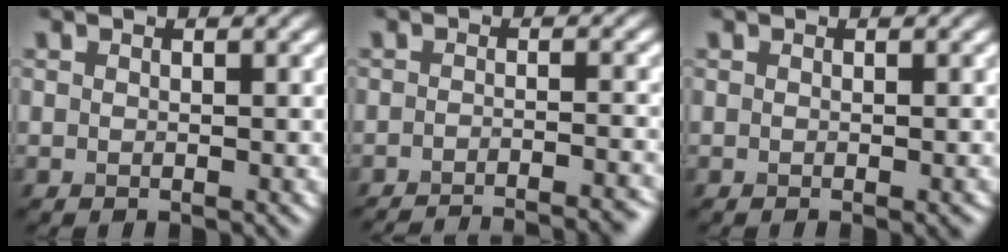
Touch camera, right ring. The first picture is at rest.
{"total": 7.7, "force": [-6.9, 1.6, 3.0], "torque": [-0.016, 0.005, -0.080]}
{"total": 1.2, "force": [-0.5, 0.3, 1.0], "torque": [-0.008, -0.001, -0.007]}